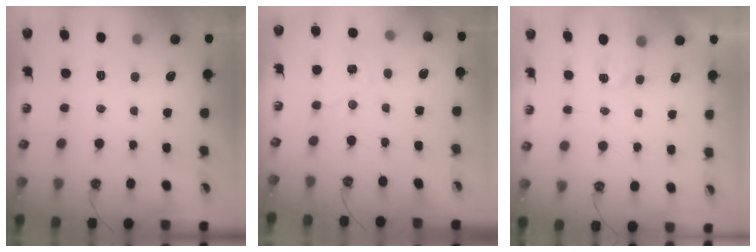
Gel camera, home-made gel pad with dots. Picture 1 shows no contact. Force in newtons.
{"total": 2.5, "press": 2.5, "slide": 0.2}
{"total": 3.0, "press": 2.9, "slide": 0.3}